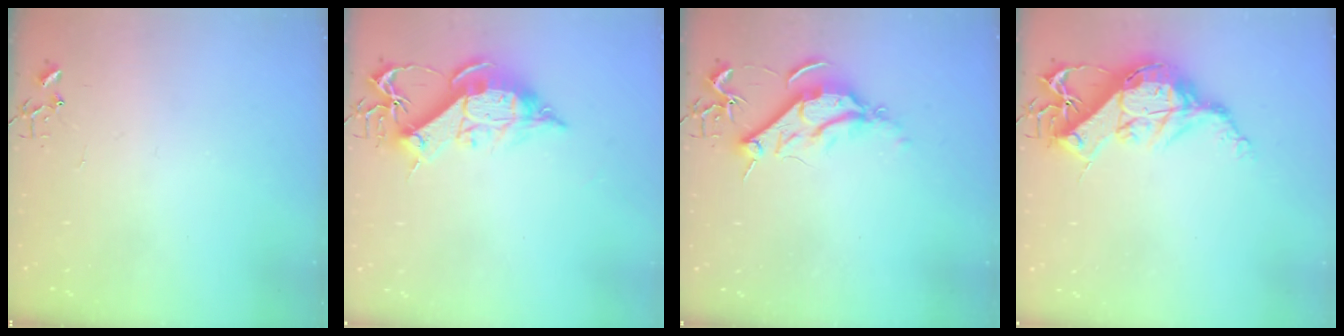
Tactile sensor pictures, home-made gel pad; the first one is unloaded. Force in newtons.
{"total": 13.0, "press": 12.9, "slide": 1.5}
{"total": 9.5, "press": 9.4, "slide": 1.0}
{"total": 13.9, "press": 13.8, "slide": 1.4}